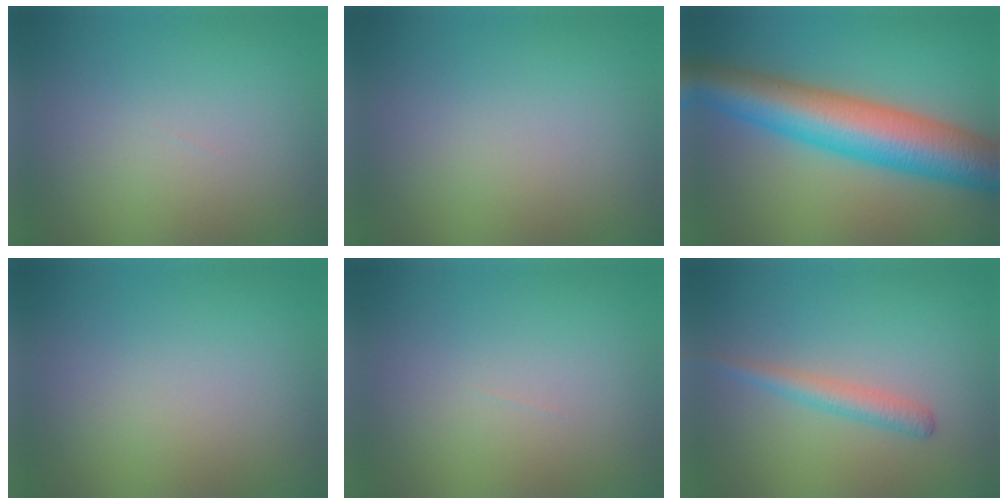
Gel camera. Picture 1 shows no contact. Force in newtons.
{"total": 0.0}
{"total": 10.7, "press": 10.7, "slide": 0.1}
{"total": 0.0}
{"total": 0.0}
{"total": 2.0, "press": 2.0, "slide": 0.0}